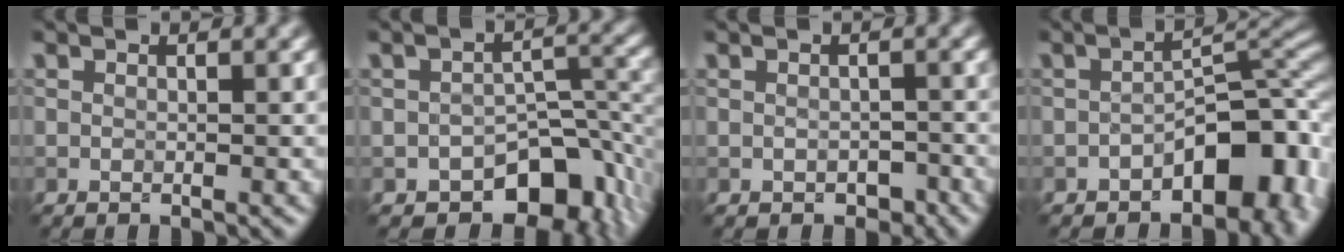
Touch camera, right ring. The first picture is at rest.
{"total": 7.7, "force": [-4.2, 4.4, 4.7], "torque": [-0.044, -0.013, -0.060]}
{"total": 1.4, "force": [-0.7, 1.0, 0.7], "torque": [-0.009, -0.004, -0.008]}
{"total": 7.9, "force": [-3.3, 4.3, 5.7], "torque": [-0.050, 0.011, -0.056]}